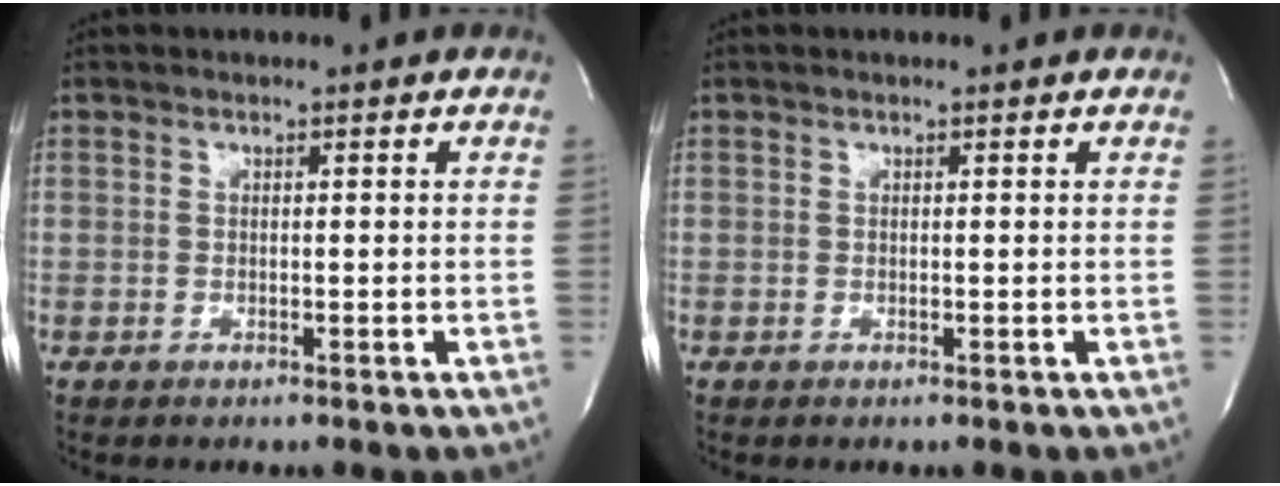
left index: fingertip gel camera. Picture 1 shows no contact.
{"total": 0.0}